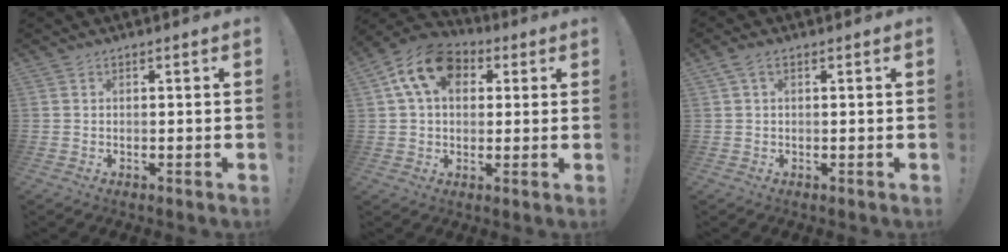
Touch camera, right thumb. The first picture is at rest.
{"total": 13.5, "force": [4.9, 9.3, 8.4], "torque": [-0.145, 0.000, 0.096]}
{"total": 2.4, "force": [0.7, 1.0, 2.0], "torque": [-0.046, 0.006, 0.014]}